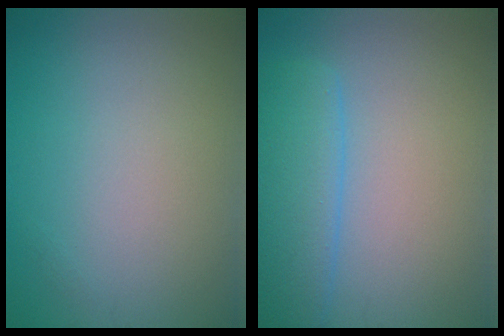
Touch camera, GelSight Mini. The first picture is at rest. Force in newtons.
{"total": 4.7, "press": 4.6, "slide": 0.3}